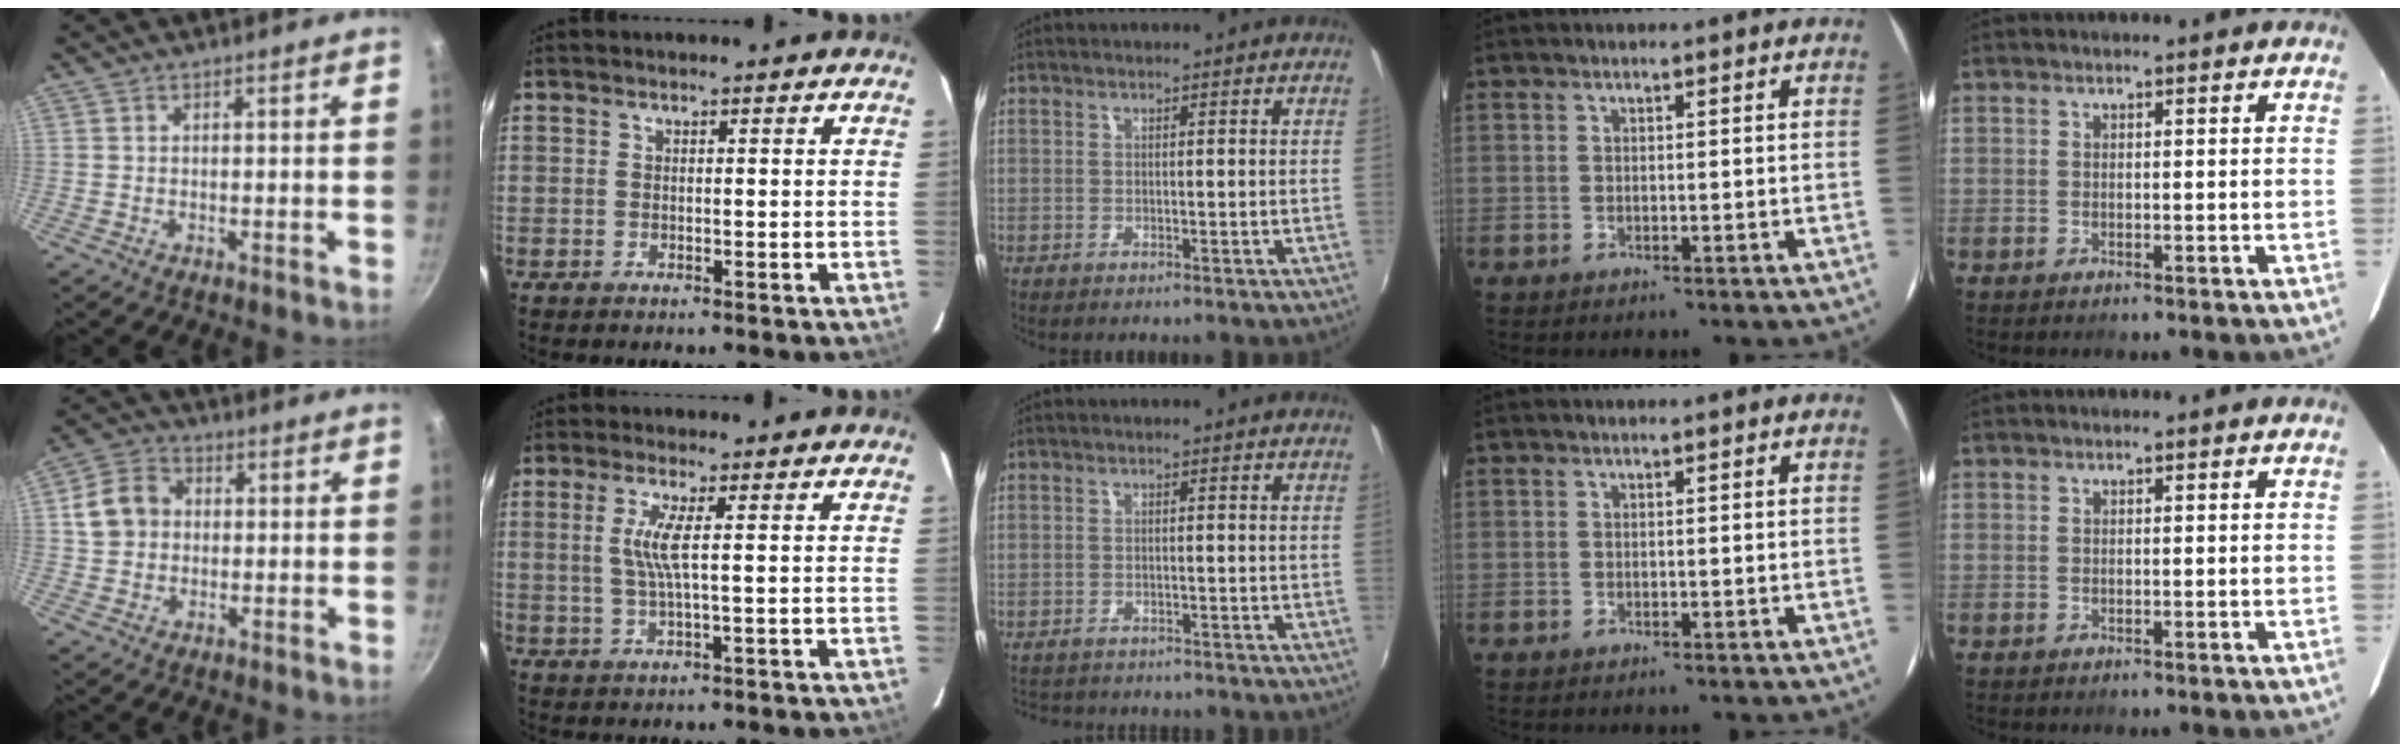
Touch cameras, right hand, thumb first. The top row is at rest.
{"thumb": {"total": 8.0, "force": [0.7, 6.7, 4.3], "torque": [-0.055, 0.016, 0.000]}, "index": {"total": 4.4, "force": [0.7, -0.3, 4.3], "torque": [-0.085, -0.003, 0.015]}, "middle": {"total": 5.8, "force": [-5.3, 1.9, 1.4], "torque": [-0.038, -0.011, -0.081]}}